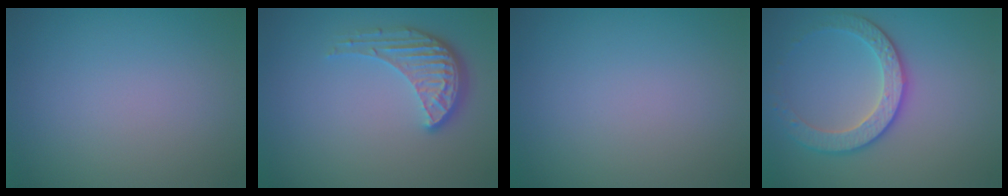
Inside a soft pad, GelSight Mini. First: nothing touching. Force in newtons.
{"total": 4.0, "press": 3.1, "slide": 2.6}
{"total": 0.0}
{"total": 3.7, "press": 3.3, "slide": 1.5}